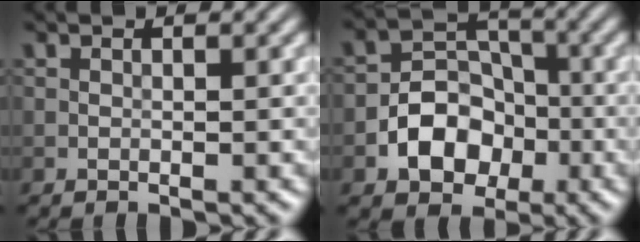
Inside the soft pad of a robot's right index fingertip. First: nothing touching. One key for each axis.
{"total": 5.7, "fx": -2.2, "fy": 4.2, "fz": 3.1, "tx": -0.038, "ty": 0.000, "tz": -0.039}